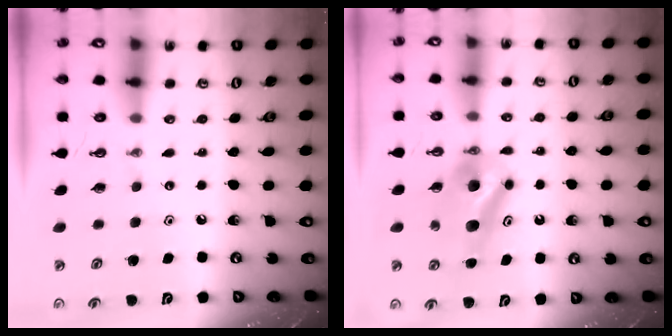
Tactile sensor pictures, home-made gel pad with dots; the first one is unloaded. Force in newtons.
{"total": 7.9, "press": 6.6, "slide": 4.3}